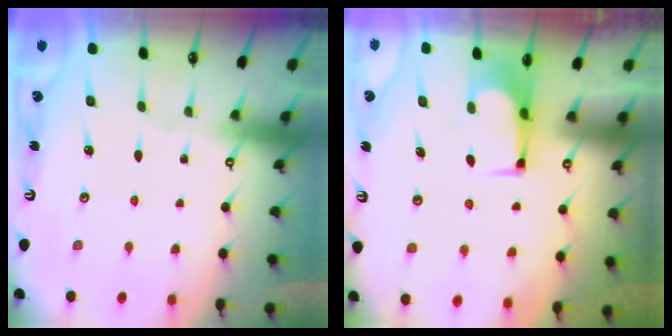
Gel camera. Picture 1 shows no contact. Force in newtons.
{"total": 1.1, "press": 0.9, "slide": 0.7}